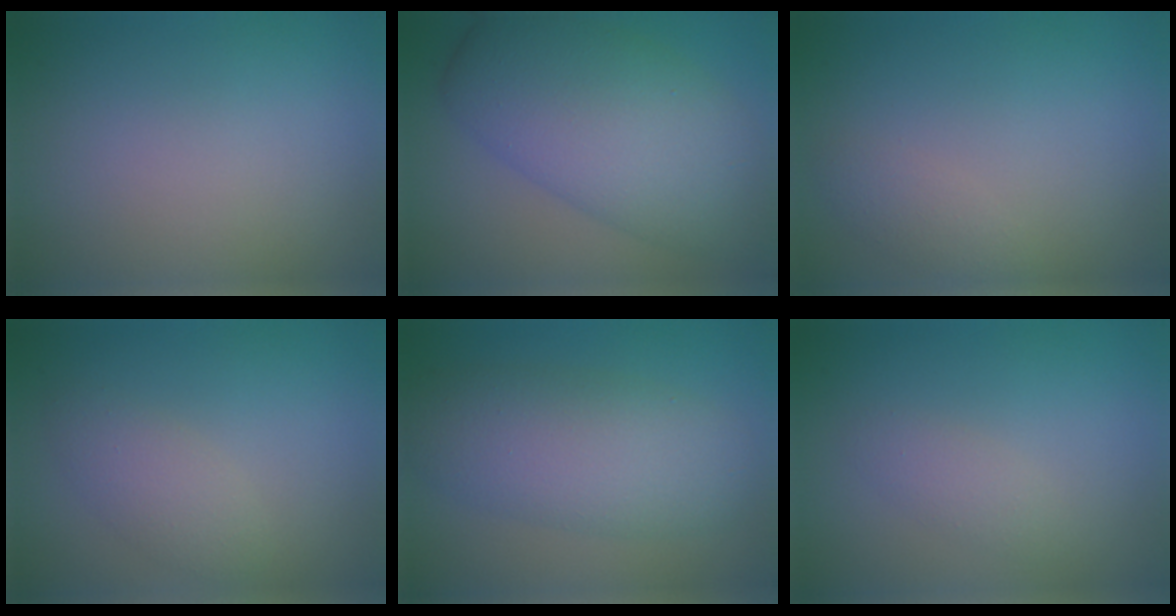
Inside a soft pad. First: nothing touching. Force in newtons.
{"total": 10.6, "press": 10.6, "slide": 0.2}
{"total": 1.4, "press": 1.4, "slide": 0.1}
{"total": 2.4, "press": 2.4, "slide": 0.1}
{"total": 7.3, "press": 7.3, "slide": 0.2}
{"total": 1.5, "press": 1.5, "slide": 0.0}